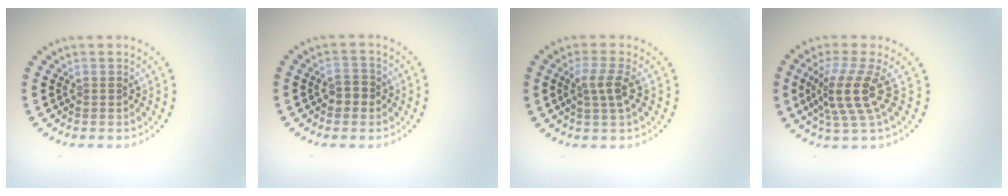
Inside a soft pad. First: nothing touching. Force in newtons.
{"total": 1.8, "press": 1.8, "slide": 0.4}
{"total": 2.4, "press": 2.2, "slide": 1.1}
{"total": 4.2, "press": 3.0, "slide": 2.9}